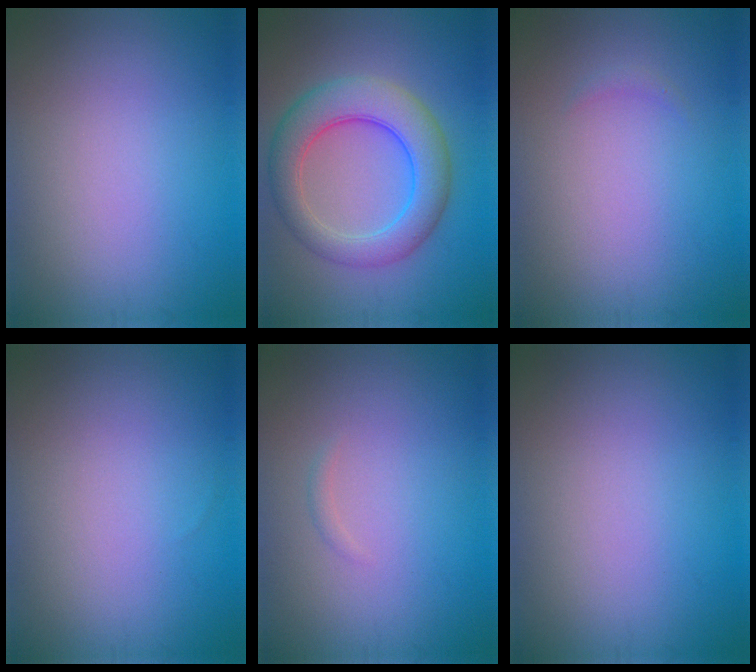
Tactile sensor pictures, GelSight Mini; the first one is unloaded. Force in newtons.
{"total": 6.8, "press": 6.8, "slide": 0.4}
{"total": 0.5, "press": 0.5, "slide": 0.1}
{"total": 0.0}
{"total": 0.5, "press": 0.5, "slide": 0.0}
{"total": 0.0}